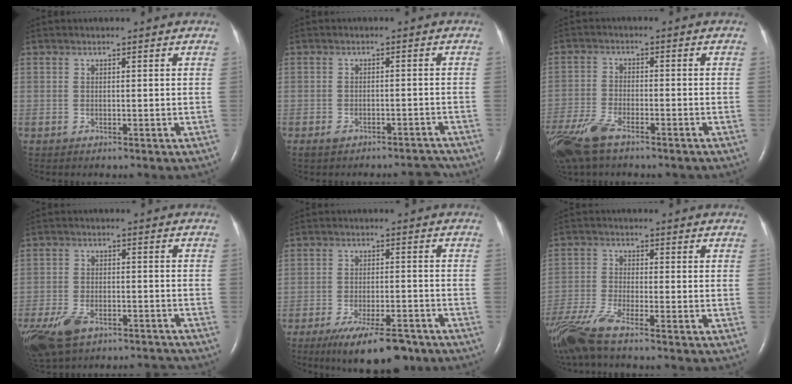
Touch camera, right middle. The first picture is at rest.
{"total": 4.1, "force": [-3.8, 1.2, 1.1], "torque": [-0.009, 0.007, -0.055]}
{"total": 10.8, "force": [-7.9, 3.6, 6.4], "torque": [-0.137, -0.018, -0.134]}
{"total": 13.2, "force": [-10.1, 5.2, 6.8], "torque": [-0.166, -0.007, -0.163]}
{"total": 11.2, "force": [-8.3, 3.0, 6.9], "torque": [-0.111, -0.016, -0.129]}
{"total": 8.4, "force": [-6.7, -0.1, 5.0], "torque": [-0.111, -0.027, -0.131]}